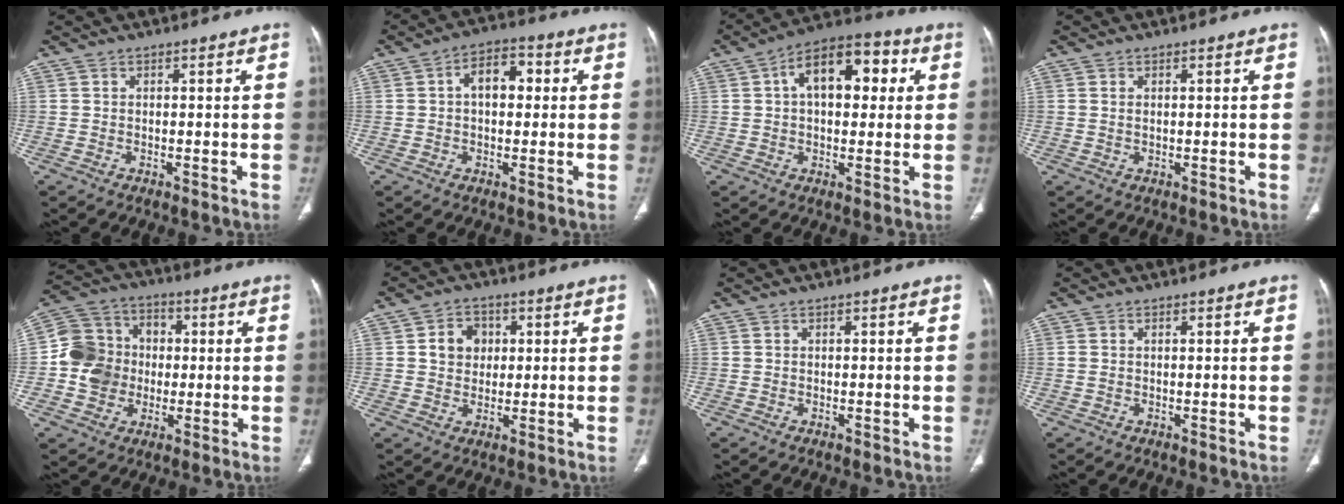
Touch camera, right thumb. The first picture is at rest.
{"total": 7.4, "force": [1.1, 4.5, 5.8], "torque": [-0.075, 0.022, 0.011]}
{"total": 14.2, "force": [3.4, 8.0, 11.2], "torque": [-0.145, 0.028, 0.047]}
{"total": 0.8, "force": [0.3, 0.5, 0.7], "torque": [-0.018, 0.002, 0.009]}
{"total": 12.7, "force": [-0.8, 11.3, 5.6], "torque": [-0.083, 0.029, -0.020]}
{"total": 6.0, "force": [1.3, 5.1, 3.0], "torque": [-0.021, 0.000, 0.019]}
{"total": 0.0}
{"total": 0.7, "force": [0.1, 0.4, 0.5], "torque": [-0.021, 0.011, 0.009]}